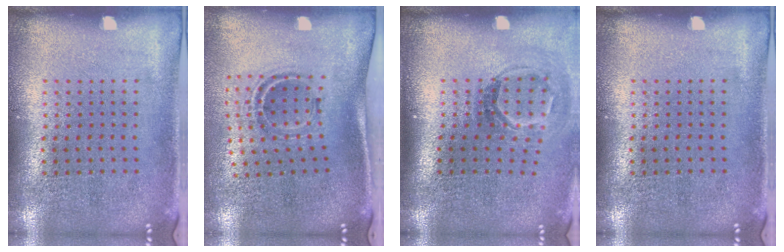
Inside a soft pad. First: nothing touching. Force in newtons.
{"total": 1.1, "press": 1.0, "slide": 0.5}
{"total": 1.9, "press": 1.3, "slide": 1.4}
{"total": 0.0}